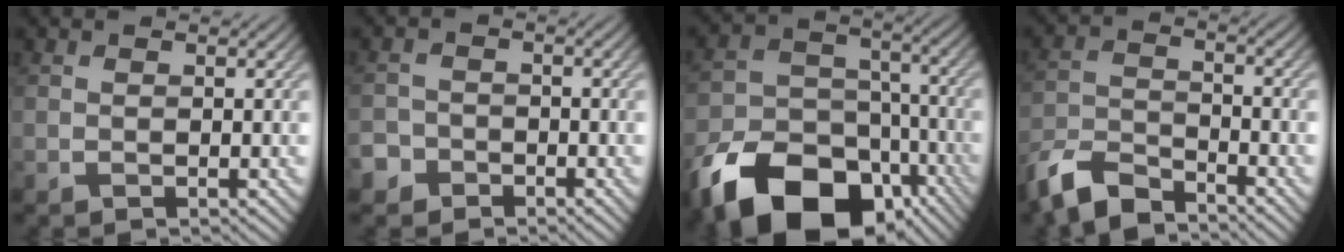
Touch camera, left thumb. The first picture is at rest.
{"total": 2.9, "force": [-1.9, 2.1, 0.4], "torque": [-0.004, 0.003, -0.042]}
{"total": 18.0, "force": [-10.9, 11.2, 9.0], "torque": [-0.188, -0.049, -0.180]}
{"total": 7.4, "force": [-6.3, 2.2, 3.2], "torque": [-0.071, -0.009, -0.137]}